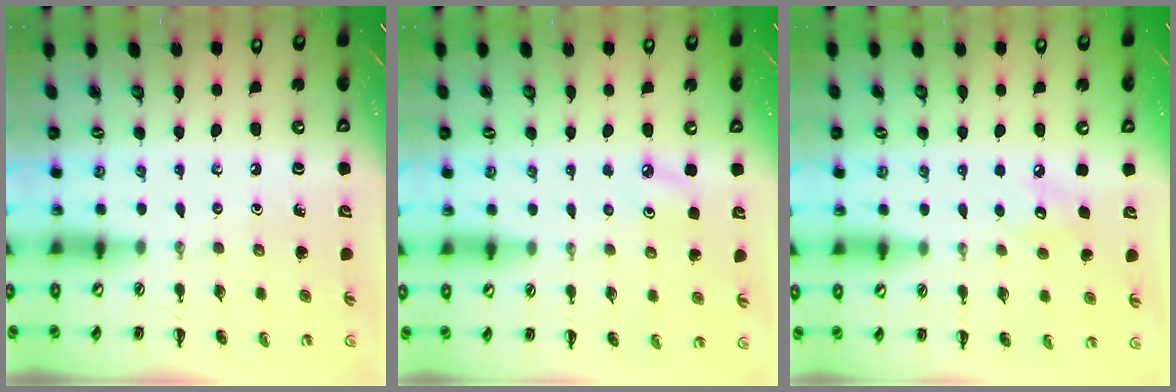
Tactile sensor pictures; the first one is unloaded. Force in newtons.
{"total": 4.9, "press": 4.7, "slide": 1.4}
{"total": 5.2, "press": 5.1, "slide": 1.3}